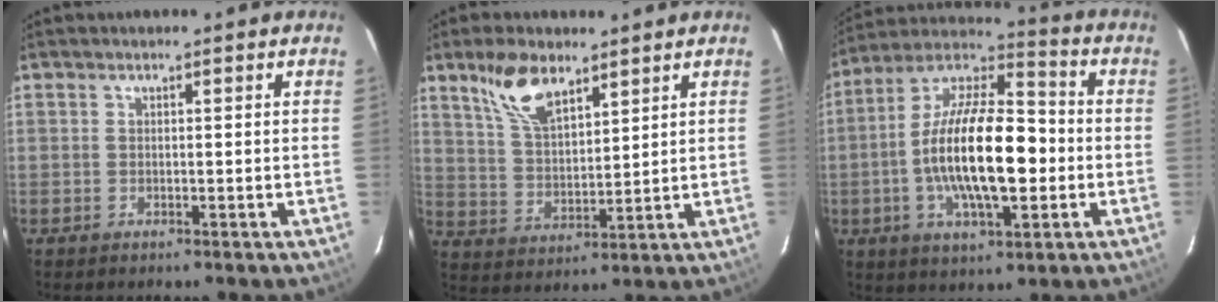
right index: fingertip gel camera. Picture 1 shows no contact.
{"total": 9.9, "force": [6.6, 4.4, 5.9], "torque": [-0.113, 0.012, 0.136]}
{"total": 20.2, "force": [-2.9, 7.7, 18.4], "torque": [-0.345, 0.004, -0.058]}